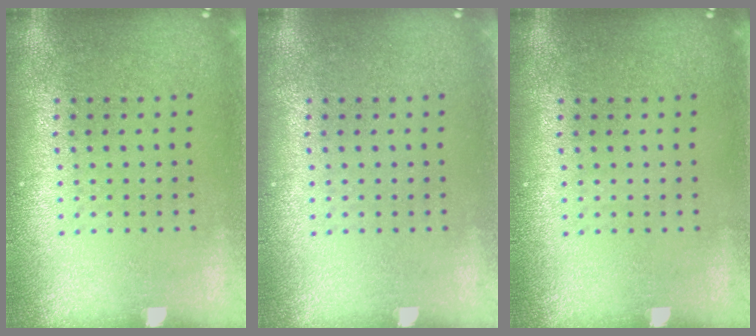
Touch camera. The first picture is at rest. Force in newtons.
{"total": 0.0}
{"total": 0.0}